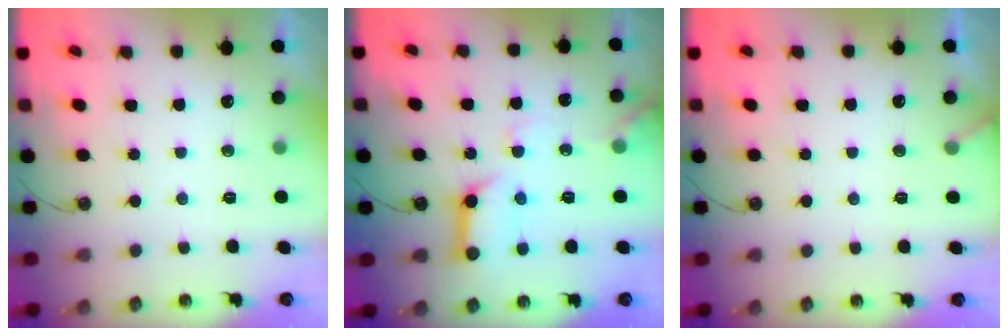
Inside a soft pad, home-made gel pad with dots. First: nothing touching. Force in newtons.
{"total": 13.8, "press": 13.7, "slide": 1.5}
{"total": 2.9, "press": 2.9, "slide": 0.2}